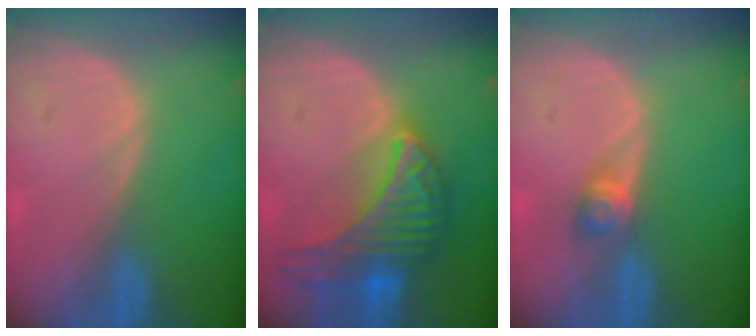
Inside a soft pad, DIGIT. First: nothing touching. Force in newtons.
{"total": 10.0, "press": 10.0, "slide": 0.6}
{"total": 3.0, "press": 2.6, "slide": 1.5}